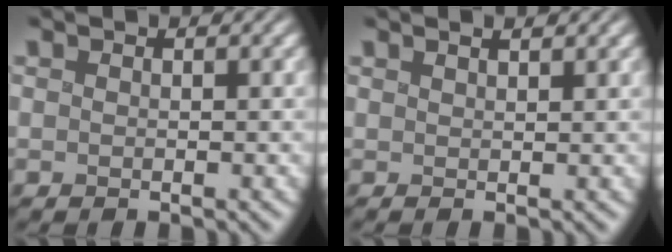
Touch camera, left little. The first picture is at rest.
{"total": 0.9, "force": [0.7, 0.2, 0.5], "torque": [-0.001, 0.000, 0.006]}